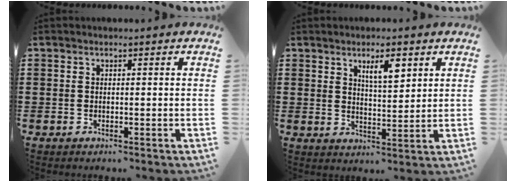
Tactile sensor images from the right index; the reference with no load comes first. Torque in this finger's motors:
{"motor_torque": [0.41, 0.25, 0.15, 0.08]}